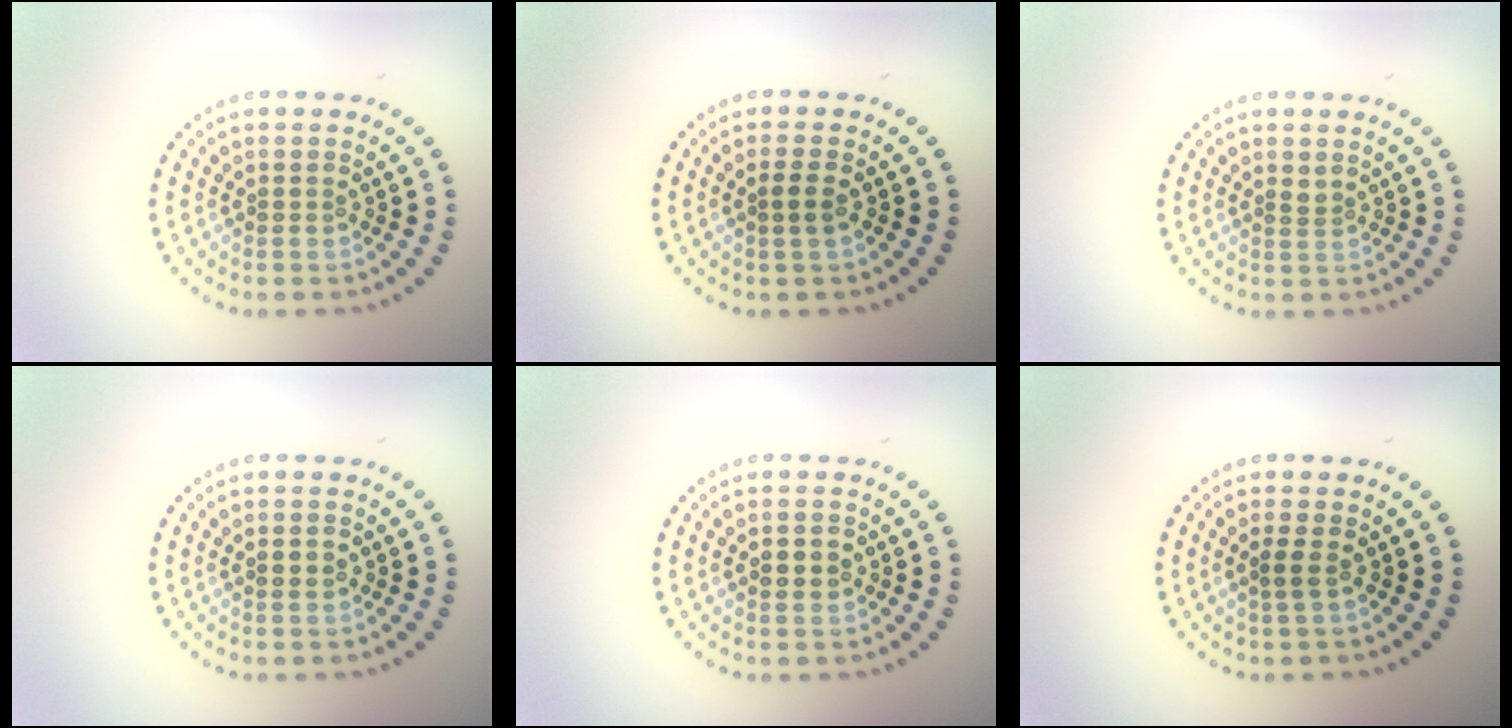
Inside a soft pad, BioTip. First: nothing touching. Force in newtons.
{"total": 1.3, "press": 1.1, "slide": 0.6}
{"total": 0.9, "press": 0.6, "slide": 0.7}
{"total": 1.1, "press": 1.0, "slide": 0.2}
{"total": 2.1, "press": 2.1, "slide": 0.1}
{"total": 1.2, "press": 0.8, "slide": 0.8}